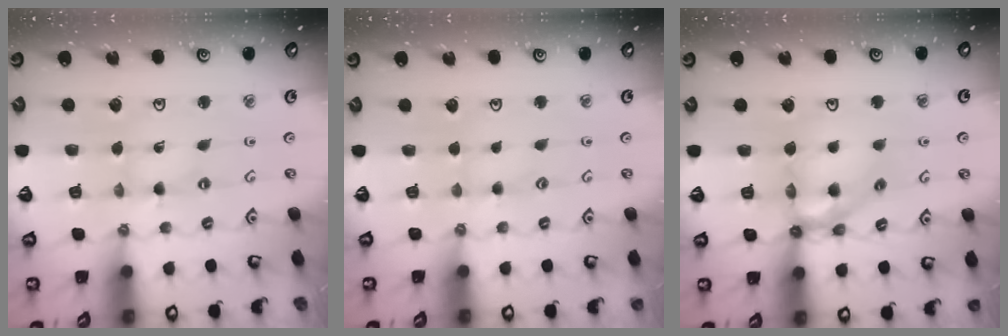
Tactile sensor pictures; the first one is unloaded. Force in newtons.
{"total": 1.7, "press": 1.6, "slide": 0.3}
{"total": 11.4, "press": 11.3, "slide": 1.6}